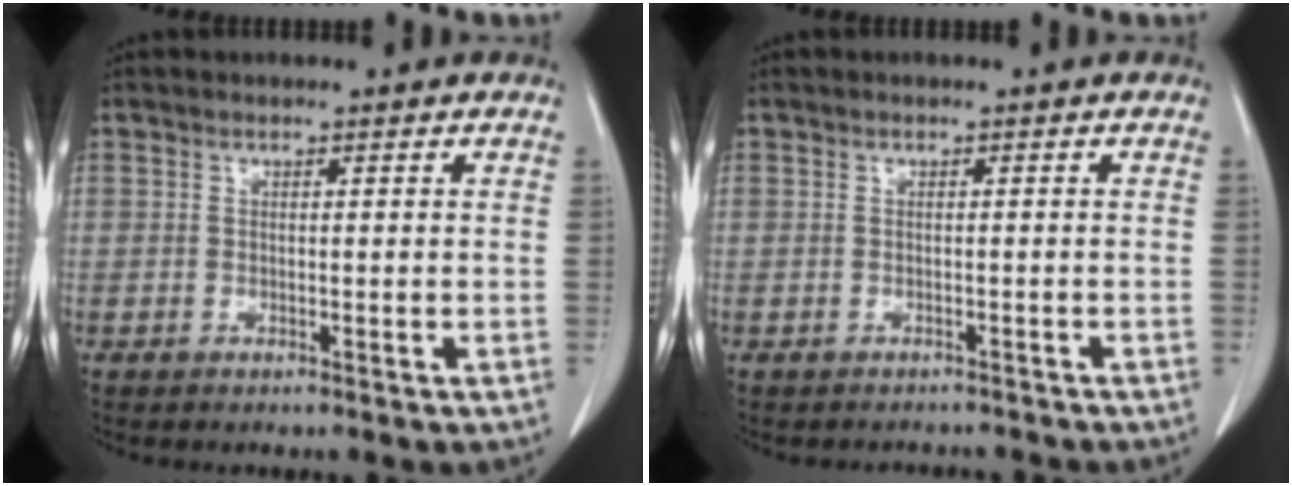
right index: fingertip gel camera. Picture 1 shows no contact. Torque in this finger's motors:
{"motor_torque": [-0.56, -0.35, -0.60, -0.12]}